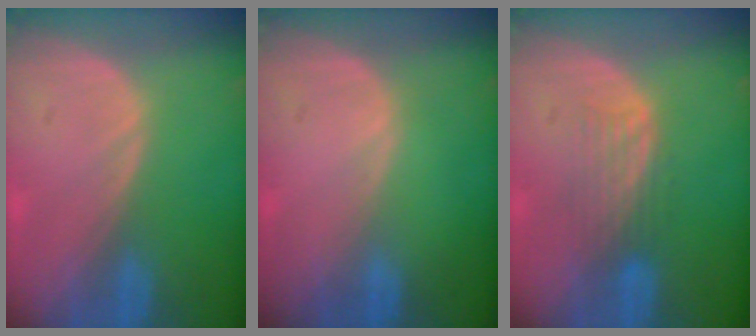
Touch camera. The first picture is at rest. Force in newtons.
{"total": 0.0}
{"total": 4.3, "press": 3.6, "slide": 2.3}